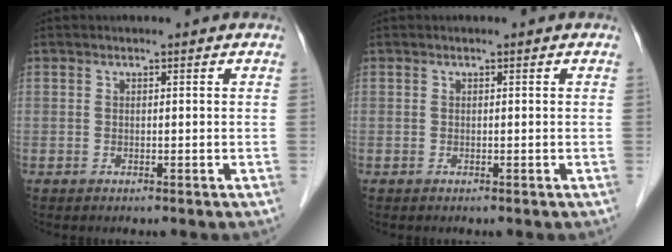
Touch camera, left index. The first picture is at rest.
{"total": 0.0}